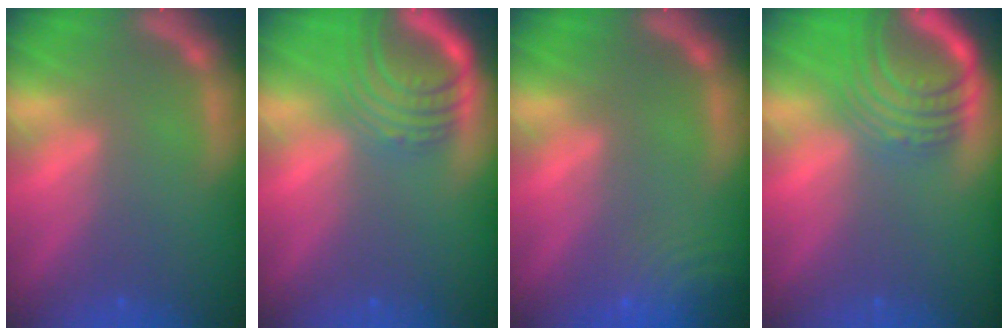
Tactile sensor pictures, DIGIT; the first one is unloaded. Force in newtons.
{"total": 7.6}
{"total": 6.1}
{"total": 8.5}